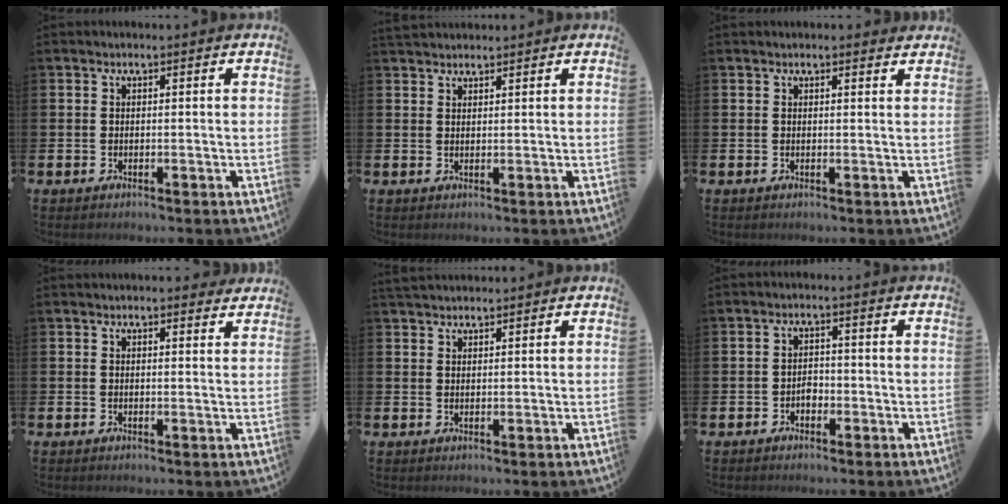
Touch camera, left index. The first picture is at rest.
{"total": 1.9, "force": [1.9, 0.6, 0.1], "torque": [0.008, -0.006, 0.033]}
{"total": 0.9, "force": [0.9, 0.1, 0.1], "torque": [0.009, -0.003, 0.014]}
{"total": 1.6, "force": [1.6, 0.2, 0.0], "torque": [0.001, -0.006, 0.028]}
{"total": 2.1, "force": [2.0, 0.6, 0.2], "torque": [0.005, -0.008, 0.036]}
{"total": 1.6, "force": [-0.9, 1.2, 0.7], "torque": [-0.009, 0.001, -0.021]}